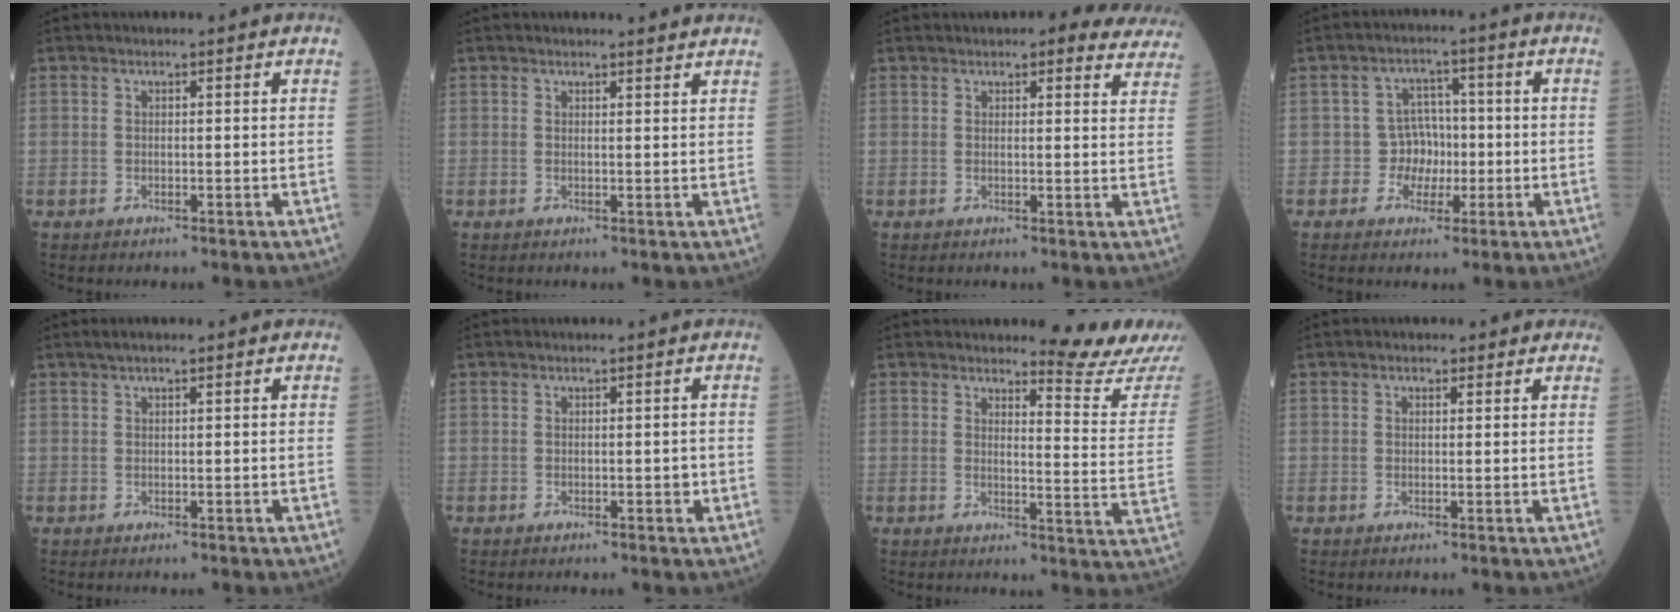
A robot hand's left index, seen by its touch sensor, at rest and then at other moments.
{"total": 2.4, "force": [2.4, 0.2, 0.3], "torque": [-0.012, -0.004, 0.024]}
{"total": 9.1, "force": [8.3, 2.5, 2.6], "torque": [-0.003, -0.004, 0.069]}
{"total": 4.6, "force": [-1.0, 4.4, 1.2], "torque": [-0.013, 0.015, -0.014]}
{"total": 2.8, "force": [2.1, 0.5, 1.8], "torque": [-0.033, 0.026, 0.037]}
{"total": 0.9, "force": [-0.2, 0.6, 0.7], "torque": [-0.009, 0.001, 0.001]}
{"total": 9.1, "force": [9.0, -1.6, 0.5], "torque": [-0.010, -0.102, 0.103]}
{"total": 1.8, "force": [1.1, 1.5, 0.1], "torque": [0.007, 0.004, 0.012]}